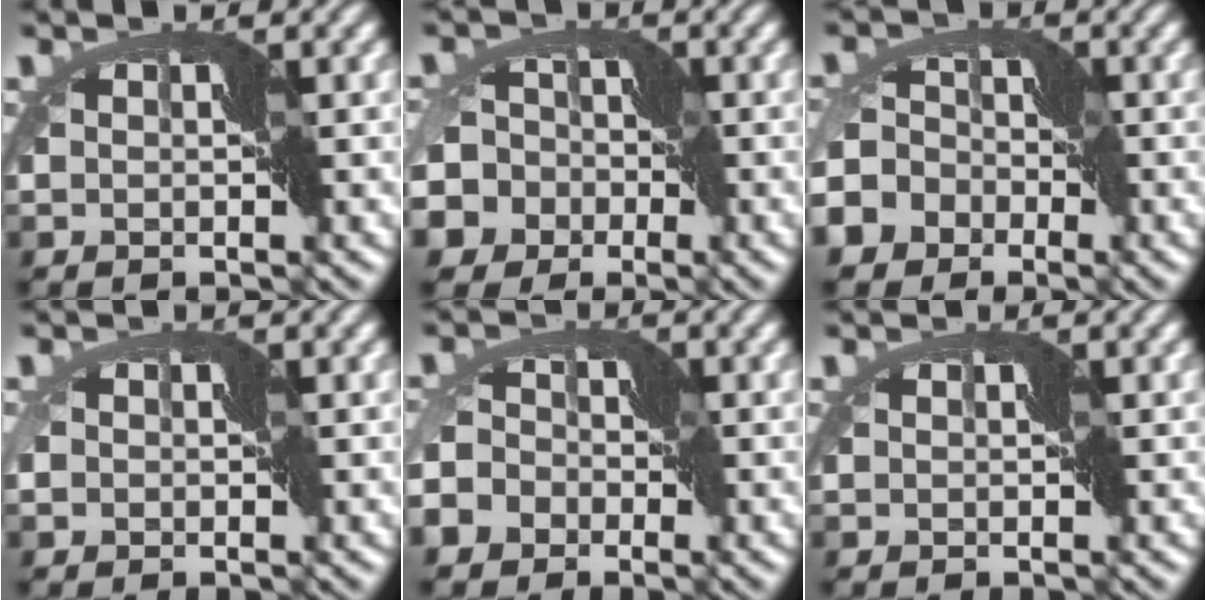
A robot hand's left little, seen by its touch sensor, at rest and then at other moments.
{"total": 9.0, "force": [-3.0, 7.7, 3.6], "torque": [-0.060, -0.004, -0.081]}
{"total": 6.8, "force": [-2.9, 5.4, 3.1], "torque": [-0.051, 0.001, -0.073]}
{"total": 1.3, "force": [-0.5, 1.1, 0.6], "torque": [-0.012, -0.002, -0.003]}
{"total": 6.6, "force": [-3.7, 4.8, 2.7], "torque": [-0.045, -0.008, -0.074]}
{"total": 0.0}